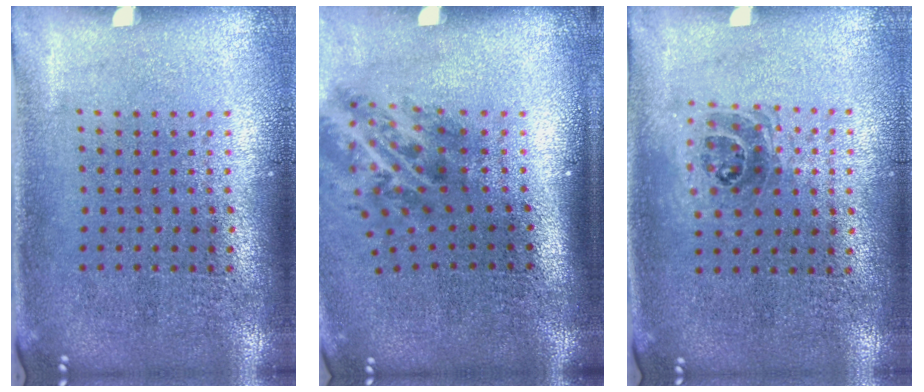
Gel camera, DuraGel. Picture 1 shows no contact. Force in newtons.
{"total": 2.0, "press": 1.2, "slide": 1.6}
{"total": 1.0, "press": 0.9, "slide": 0.4}